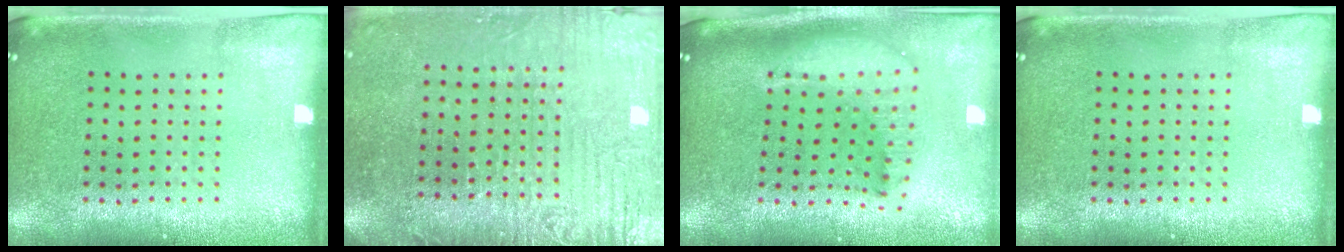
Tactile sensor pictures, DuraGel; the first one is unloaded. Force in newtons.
{"total": 4.1, "press": 3.8, "slide": 1.6}
{"total": 2.1, "press": 1.7, "slide": 1.3}
{"total": 0.0}